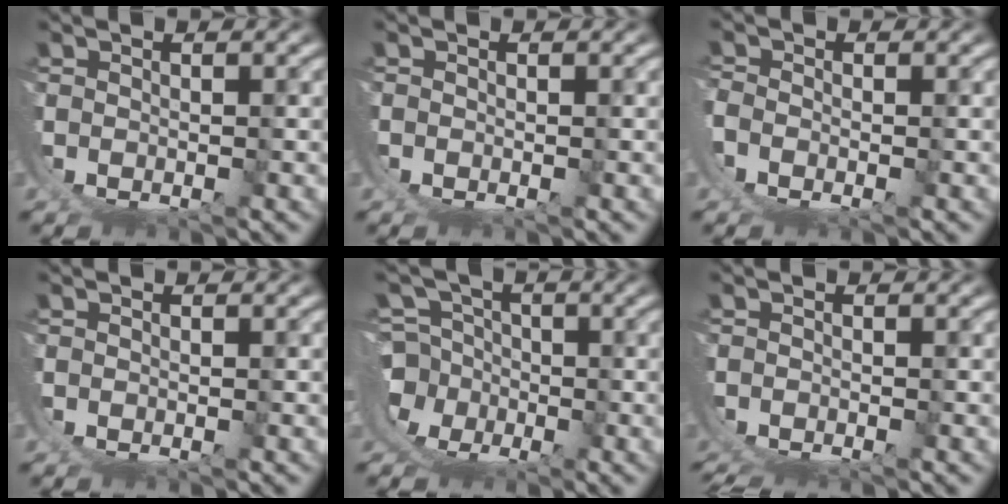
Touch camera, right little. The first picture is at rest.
{"total": 0.0}
{"total": 1.0, "force": [-0.7, -0.4, 0.6], "torque": [-0.005, -0.002, -0.015]}
{"total": 0.0}
{"total": 11.4, "force": [-2.2, 10.6, 3.5], "torque": [-0.110, -0.051, -0.039]}
{"total": 3.6, "force": [-2.4, 2.5, 0.9], "torque": [-0.028, -0.012, -0.039]}